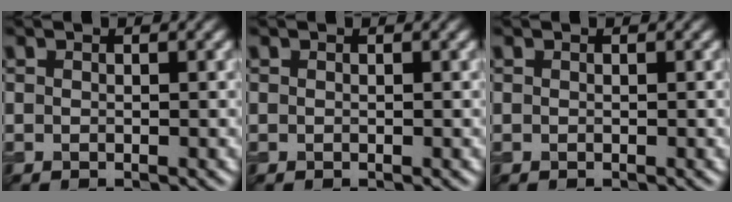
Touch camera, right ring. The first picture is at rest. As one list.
[{"total": 0.0}, {"total": 0.0}]